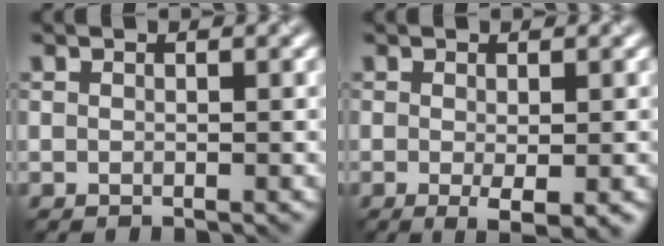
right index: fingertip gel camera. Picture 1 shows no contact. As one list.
[{"total": 2.3, "force": [-0.6, 0.3, 2.3], "torque": [-0.038, -0.011, -0.006]}]